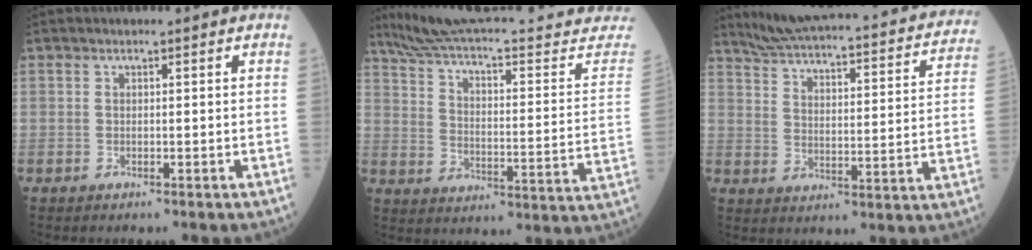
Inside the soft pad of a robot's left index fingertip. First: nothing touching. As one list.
[{"total": 30.4, "force": [28.5, 1.1, 10.5], "torque": [-0.160, -0.096, 0.369]}, {"total": 26.2, "force": [23.0, 4.5, 11.6], "torque": [-0.177, -0.036, 0.284]}]